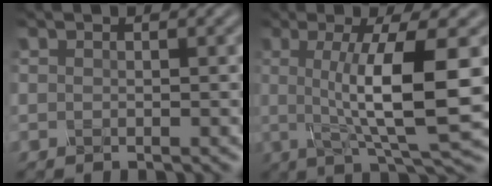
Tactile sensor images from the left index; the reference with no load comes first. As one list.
[{"total": 9.6, "force": [0.4, 2.1, 9.4], "torque": [-0.126, -0.004, 0.008]}]